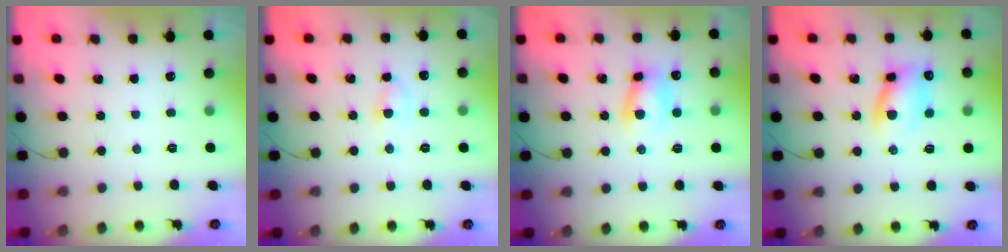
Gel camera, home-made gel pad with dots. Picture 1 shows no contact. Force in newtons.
{"total": 3.5, "press": 3.3, "slide": 1.3}
{"total": 7.2, "press": 7.2, "slide": 0.5}
{"total": 10.2, "press": 10.0, "slide": 1.9}